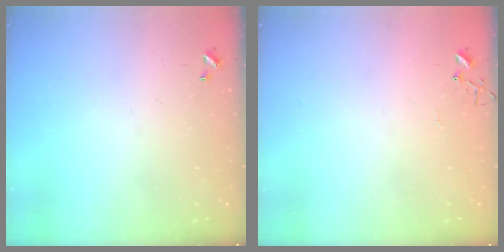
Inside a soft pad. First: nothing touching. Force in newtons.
{"total": 5.0, "press": 5.0, "slide": 0.4}